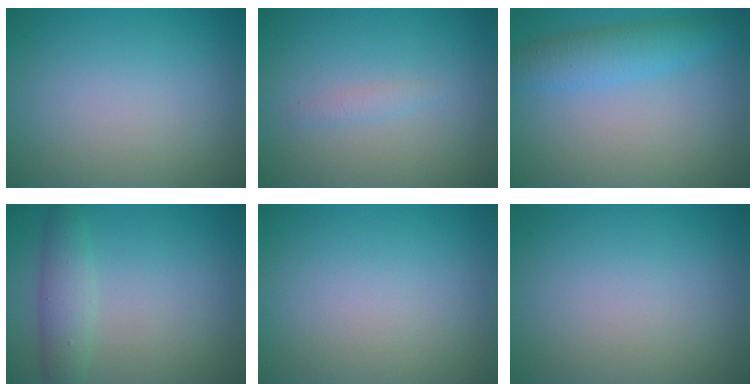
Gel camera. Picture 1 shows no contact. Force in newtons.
{"total": 0.9, "press": 0.9, "slide": 0.0}
{"total": 3.3, "press": 3.3, "slide": 0.1}
{"total": 2.8, "press": 2.8, "slide": 0.0}
{"total": 0.0}
{"total": 0.0}